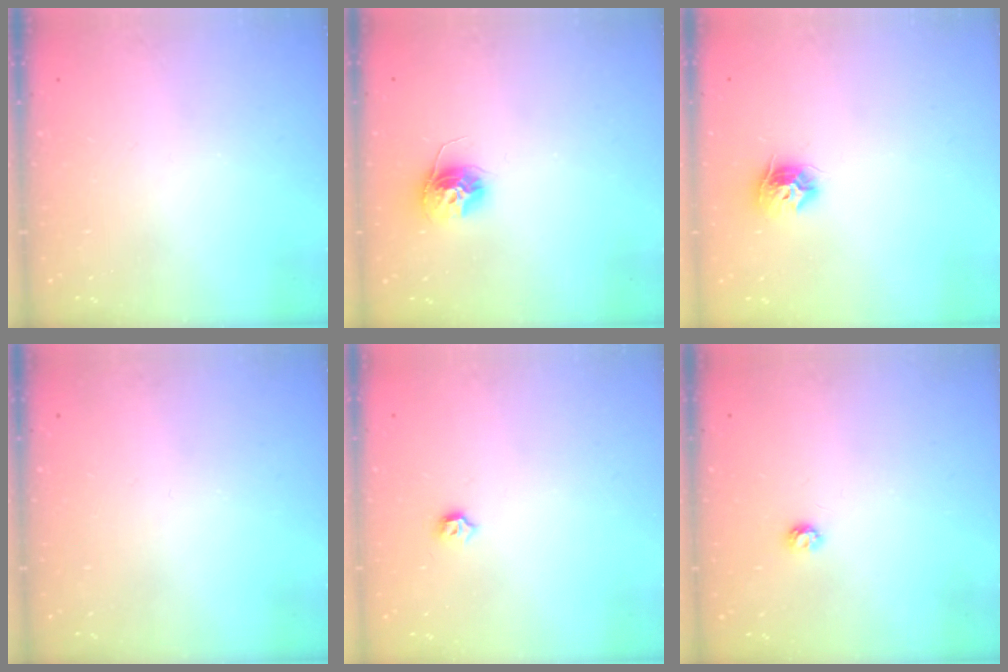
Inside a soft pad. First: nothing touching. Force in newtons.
{"total": 11.4, "press": 11.4, "slide": 1.0}
{"total": 9.3, "press": 9.3, "slide": 0.2}
{"total": 0.0}
{"total": 3.4, "press": 3.3, "slide": 0.7}
{"total": 3.4, "press": 3.4, "slide": 0.5}